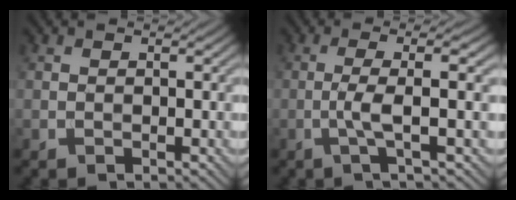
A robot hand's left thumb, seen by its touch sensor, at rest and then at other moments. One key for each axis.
{"total": 4.4, "fx": -0.5, "fy": 0.5, "fz": 4.4, "tx": -0.077, "ty": 0.010, "tz": -0.023}